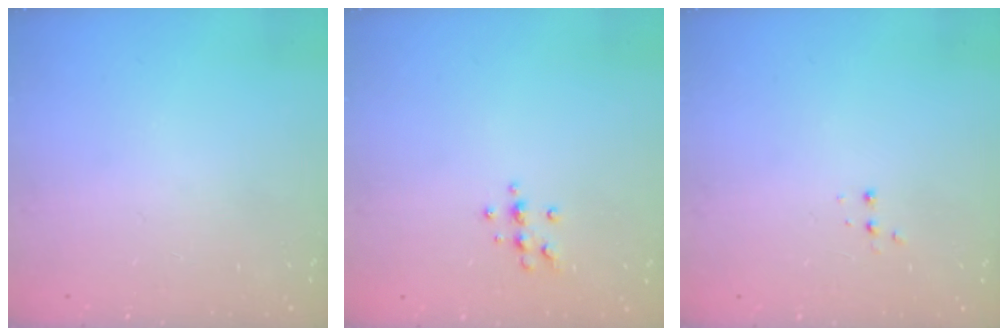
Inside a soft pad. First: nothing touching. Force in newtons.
{"total": 7.5, "press": 7.4, "slide": 1.3}
{"total": 3.0, "press": 2.9, "slide": 0.7}